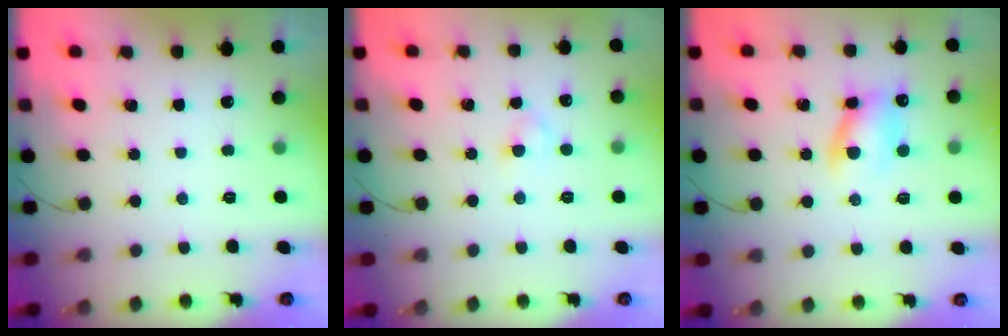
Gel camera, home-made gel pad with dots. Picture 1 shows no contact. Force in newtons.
{"total": 2.7, "press": 2.4, "slide": 1.1}
{"total": 9.4, "press": 9.3, "slide": 1.4}